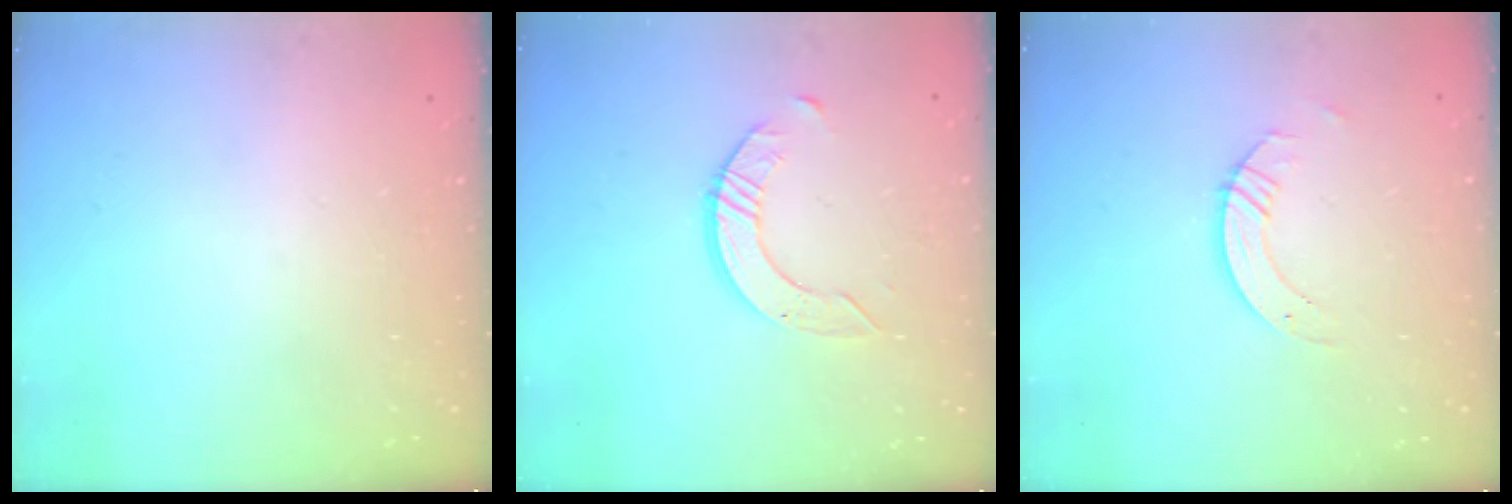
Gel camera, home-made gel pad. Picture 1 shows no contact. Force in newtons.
{"total": 5.3, "press": 5.3, "slide": 0.5}
{"total": 3.9, "press": 3.9, "slide": 0.4}